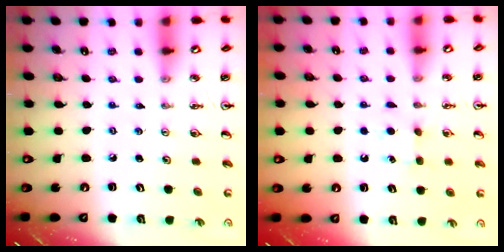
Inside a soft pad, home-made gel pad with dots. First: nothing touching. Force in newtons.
{"total": 5.2, "press": 5.1, "slide": 0.6}